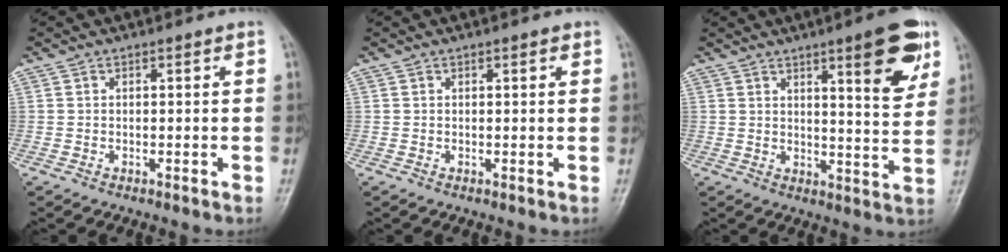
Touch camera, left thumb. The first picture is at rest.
{"total": 0.9, "force": [0.5, 0.3, 0.7], "torque": [-0.008, 0.000, 0.005]}
{"total": 12.0, "force": [6.2, 2.7, 9.9], "torque": [-0.112, -0.033, 0.082]}